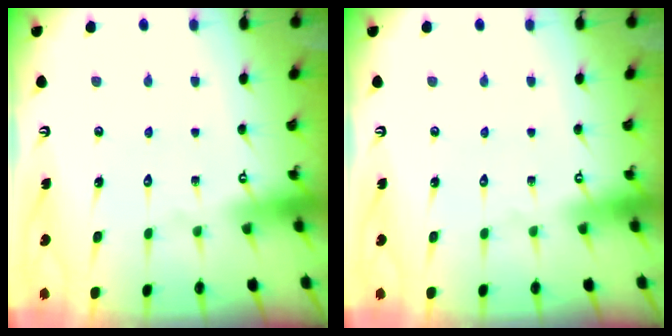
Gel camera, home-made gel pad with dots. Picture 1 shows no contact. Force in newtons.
{"total": 0.0}